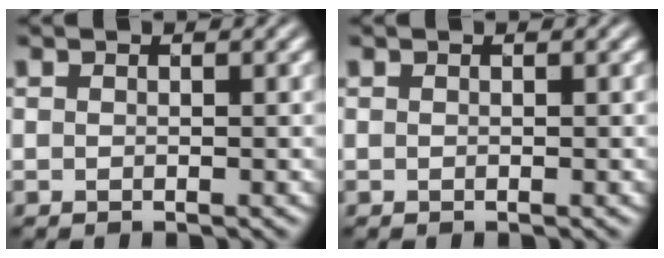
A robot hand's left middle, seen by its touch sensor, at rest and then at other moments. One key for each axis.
{"total": 0.0}